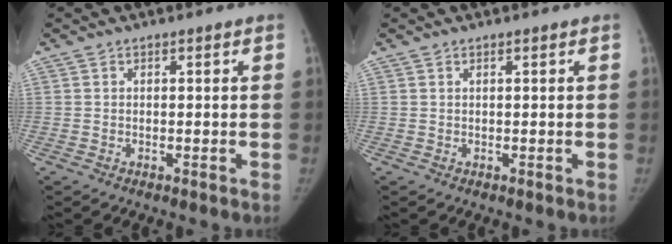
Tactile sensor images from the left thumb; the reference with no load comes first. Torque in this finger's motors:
{"motor_torque": [-0.01, 0.00, 0.11, 0.00, 0.00]}